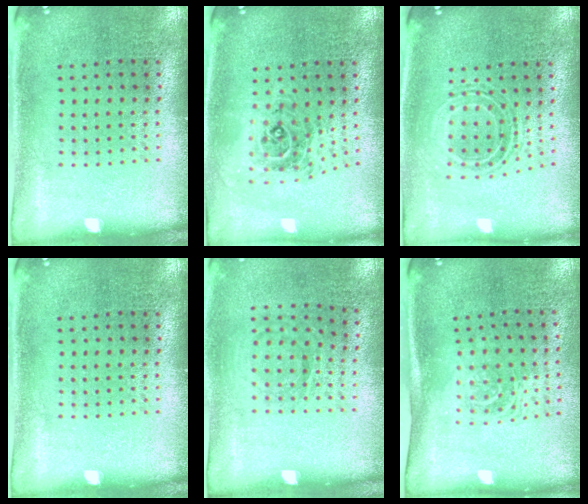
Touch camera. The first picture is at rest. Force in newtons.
{"total": 1.0, "press": 0.9, "slide": 0.3}
{"total": 0.8, "press": 0.8, "slide": 0.3}
{"total": 0.0}
{"total": 1.0, "press": 0.8, "slide": 0.6}
{"total": 1.6, "press": 1.2, "slide": 1.0}